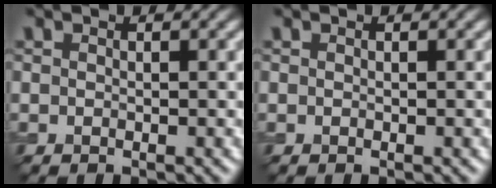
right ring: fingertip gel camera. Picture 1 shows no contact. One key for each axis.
{"total": 0.0}